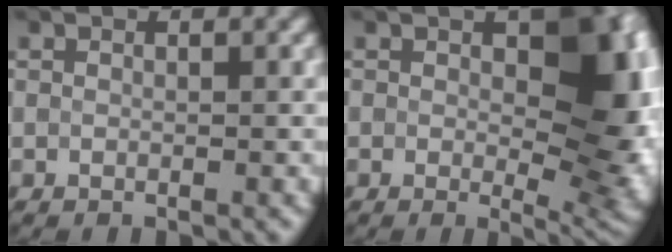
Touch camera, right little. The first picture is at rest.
{"total": 12.6, "force": [1.2, 6.8, 10.6], "torque": [-0.110, 0.008, 0.015]}